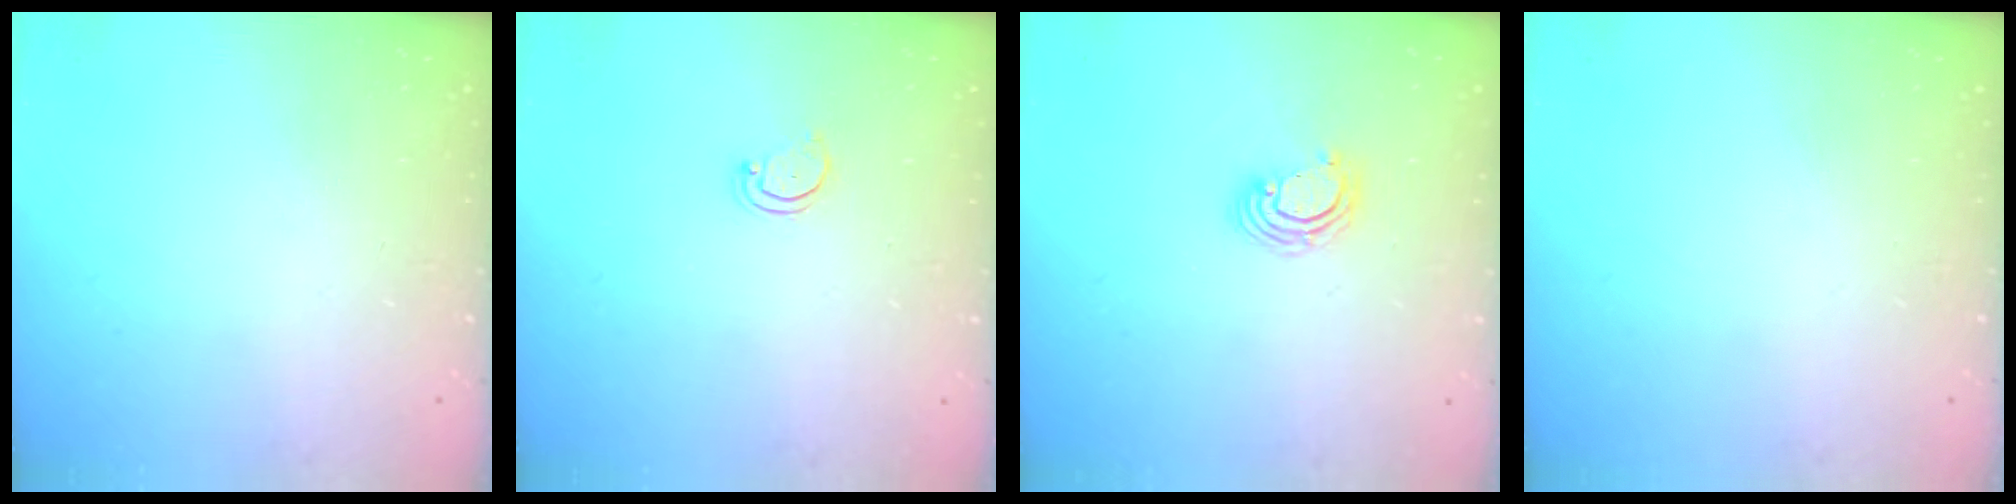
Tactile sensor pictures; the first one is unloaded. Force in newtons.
{"total": 2.2, "press": 2.2, "slide": 0.2}
{"total": 3.6, "press": 3.6, "slide": 0.2}
{"total": 0.0}